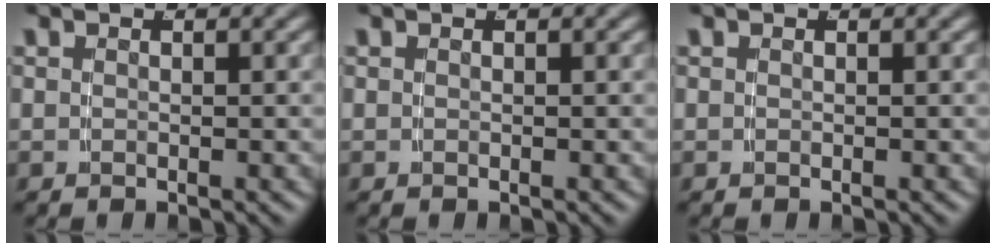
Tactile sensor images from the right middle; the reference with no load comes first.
{"total": 0.0}
{"total": 0.0}